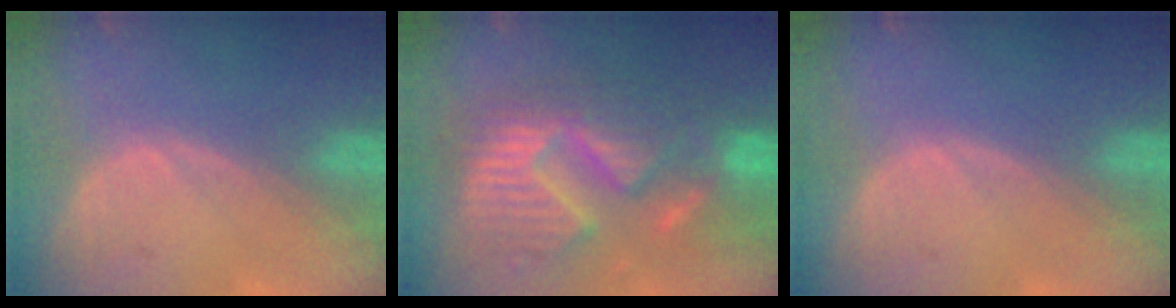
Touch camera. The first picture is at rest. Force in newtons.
{"total": 13.2, "press": 13.2, "slide": 1.3}
{"total": 0.0}